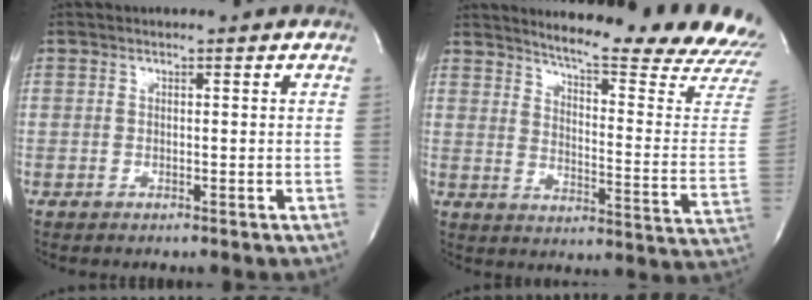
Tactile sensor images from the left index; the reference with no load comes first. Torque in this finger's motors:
{"motor_torque": [0.28, -0.25, 0.30, 0.08]}